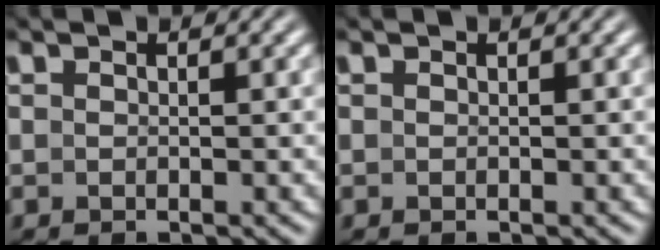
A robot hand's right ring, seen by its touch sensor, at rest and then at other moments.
{"total": 0.0}